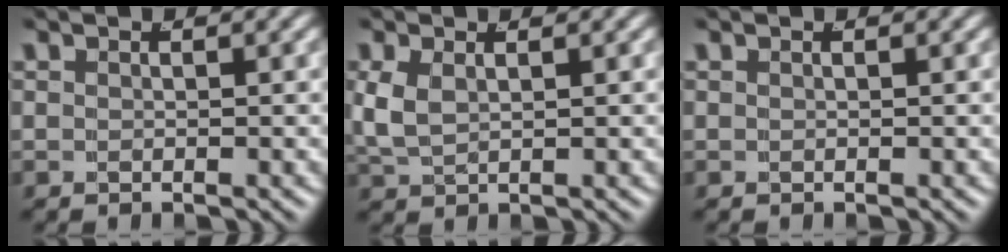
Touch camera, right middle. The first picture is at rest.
{"total": 2.9, "force": [0.6, 2.2, 1.8], "torque": [-0.049, -0.007, 0.021]}
{"total": 0.0}